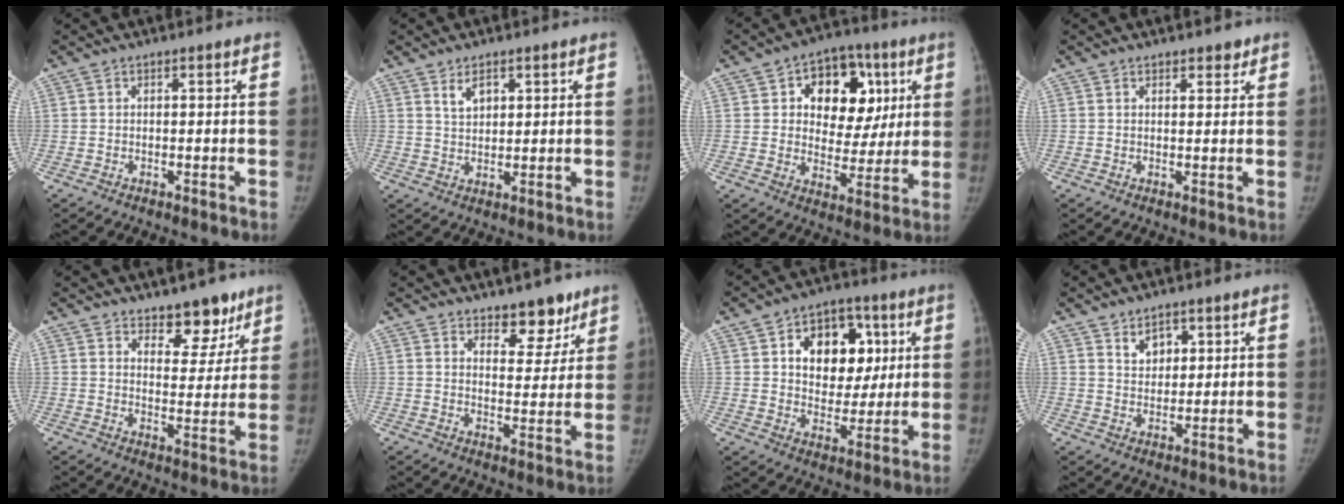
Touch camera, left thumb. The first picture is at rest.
{"total": 3.6, "force": [2.1, 2.0, 2.2], "torque": [-0.028, -0.014, 0.043]}
{"total": 16.4, "force": [4.9, 11.6, 10.6], "torque": [-0.090, 0.004, 0.077]}
{"total": 1.8, "force": [1.4, 1.0, 0.6], "torque": [0.008, -0.009, 0.017]}
{"total": 8.3, "force": [6.1, 4.5, 3.4], "torque": [0.002, -0.039, 0.089]}
{"total": 7.6, "force": [5.6, 4.0, 3.2], "torque": [0.000, -0.037, 0.082]}
{"total": 15.2, "force": [4.3, 11.0, 9.5], "torque": [-0.081, -0.003, 0.069]}
{"total": 4.3, "force": [2.3, 3.0, 2.1], "torque": [-0.010, -0.018, 0.044]}